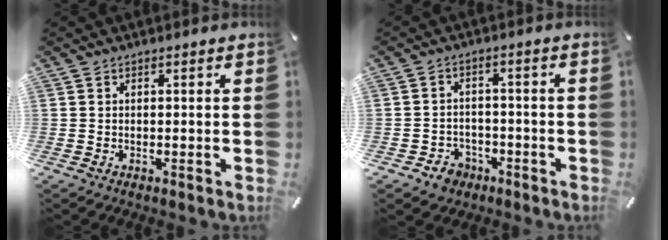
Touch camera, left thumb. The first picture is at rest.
{"total": 4.8, "force": [-2.7, 3.7, 1.4], "torque": [-0.028, 0.014, -0.049]}